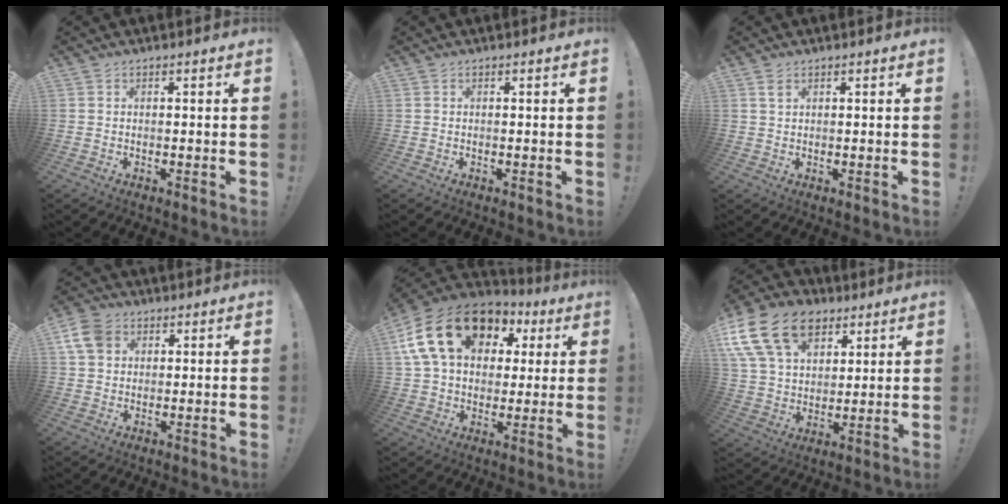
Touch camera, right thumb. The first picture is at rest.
{"total": 0.0}
{"total": 1.7, "force": [1.0, 0.7, 1.2], "torque": [-0.012, -0.006, 0.016]}
{"total": 8.5, "force": [3.3, 6.5, 4.4], "torque": [-0.083, -0.002, 0.067]}
{"total": 22.5, "force": [8.7, 15.2, 14.0], "torque": [-0.248, -0.019, 0.168]}
{"total": 20.5, "force": [9.8, 13.8, 11.6], "torque": [-0.217, -0.044, 0.178]}